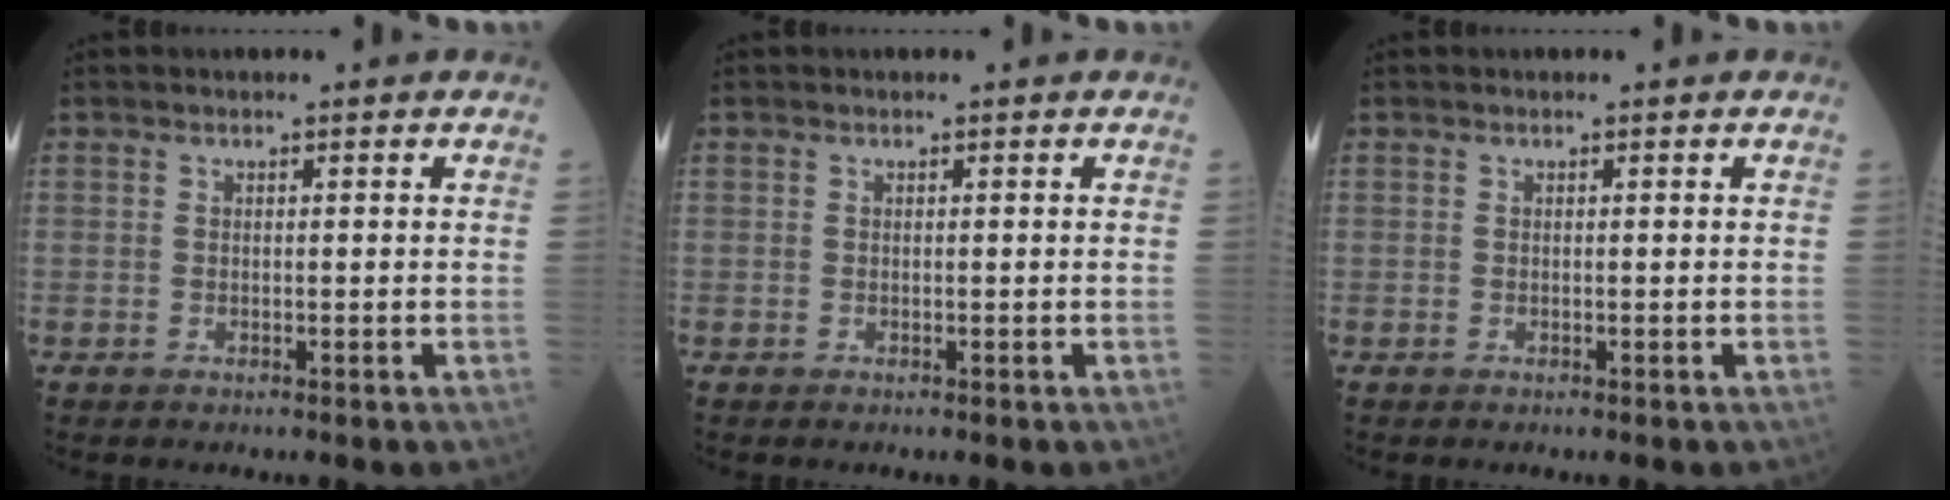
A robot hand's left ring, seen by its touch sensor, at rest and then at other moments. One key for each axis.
{"total": 0.0}
{"total": 0.0}